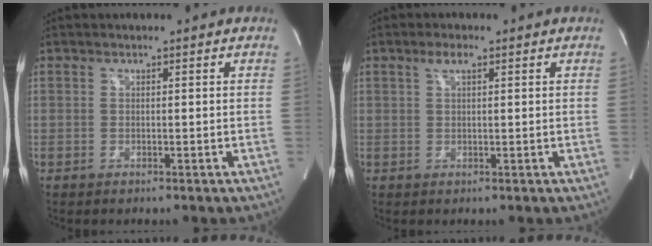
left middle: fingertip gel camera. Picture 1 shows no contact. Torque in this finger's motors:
{"motor_torque": [0.50, -0.29, 0.28, 0.06]}